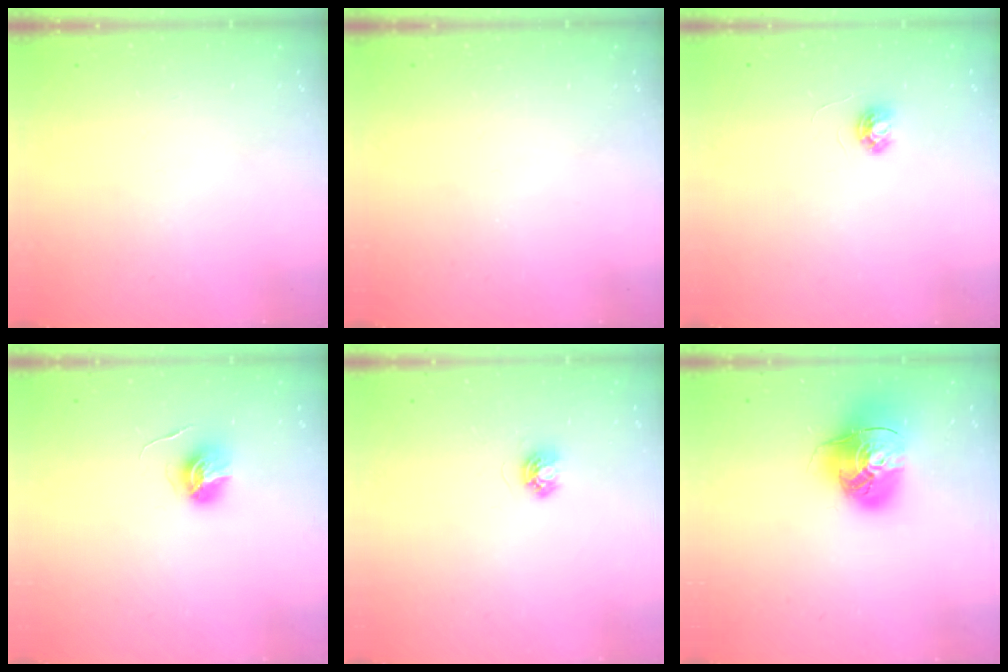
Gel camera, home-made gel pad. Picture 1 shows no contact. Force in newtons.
{"total": 0.0}
{"total": 3.4, "press": 3.4, "slide": 0.3}
{"total": 5.9, "press": 5.9, "slide": 0.4}
{"total": 4.5, "press": 4.4, "slide": 0.5}
{"total": 15.3, "press": 15.1, "slide": 2.0}